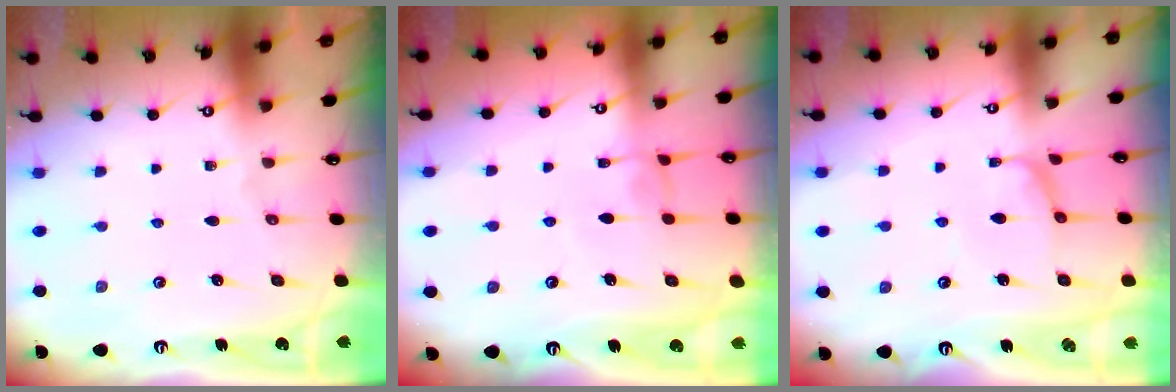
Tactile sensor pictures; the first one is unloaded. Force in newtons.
{"total": 1.0, "press": 0.7, "slide": 0.7}
{"total": 2.8, "press": 2.7, "slide": 0.7}